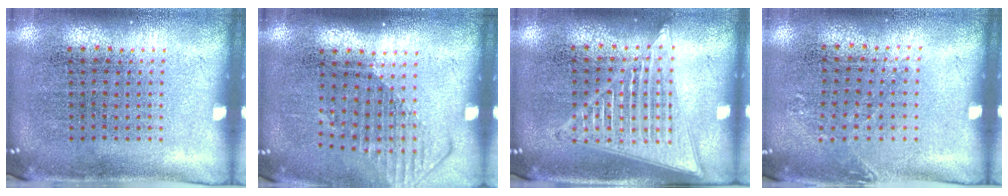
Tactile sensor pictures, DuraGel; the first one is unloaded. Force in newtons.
{"total": 1.6, "press": 1.1, "slide": 1.1}
{"total": 2.7, "press": 2.7, "slide": 0.2}
{"total": 0.8, "press": 0.8, "slide": 0.2}